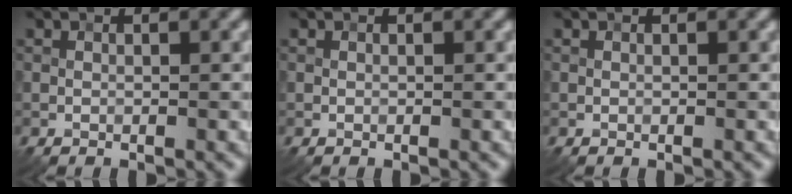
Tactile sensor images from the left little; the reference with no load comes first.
{"total": 0.0}
{"total": 0.0}